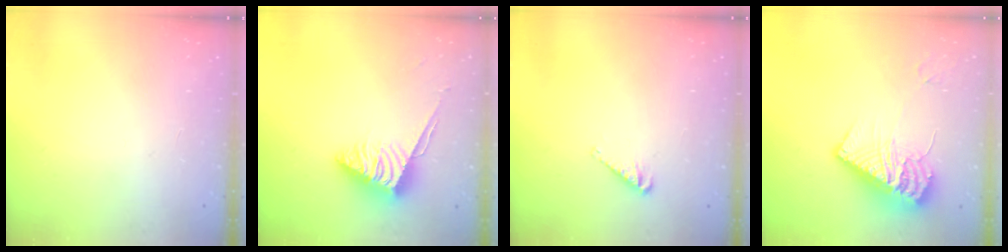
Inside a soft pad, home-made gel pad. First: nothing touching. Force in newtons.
{"total": 6.2, "press": 6.2, "slide": 0.4}
{"total": 4.3, "press": 4.3, "slide": 0.2}
{"total": 14.2, "press": 14.2, "slide": 1.3}